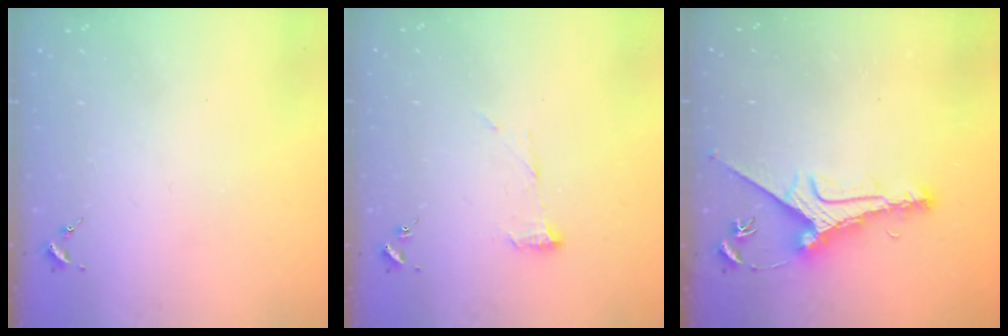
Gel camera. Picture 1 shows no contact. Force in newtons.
{"total": 8.1, "press": 8.1, "slide": 0.2}
{"total": 9.9, "press": 9.8, "slide": 1.0}